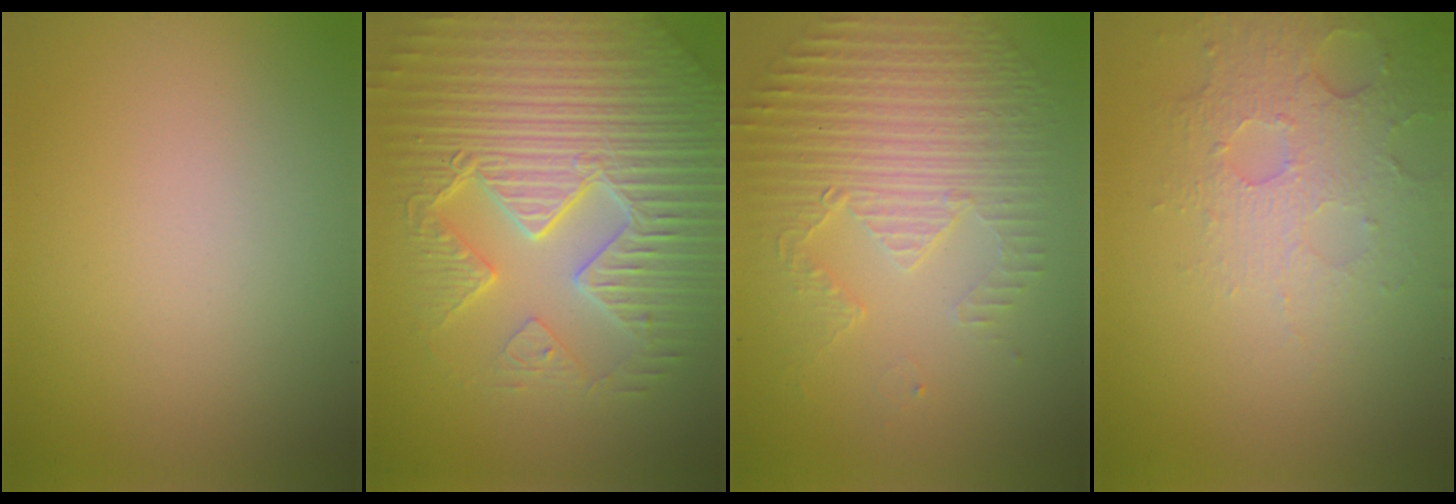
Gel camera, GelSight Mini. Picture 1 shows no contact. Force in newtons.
{"total": 9.5, "press": 6.8, "slide": 6.7}
{"total": 5.2, "press": 3.6, "slide": 3.7}
{"total": 4.9, "press": 3.3, "slide": 3.6}